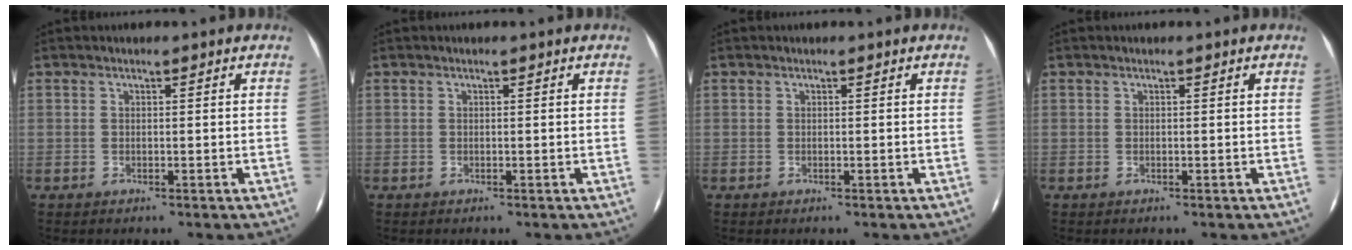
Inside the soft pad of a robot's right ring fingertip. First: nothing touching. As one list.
[{"total": 0.0}, {"total": 0.0}, {"total": 0.0}]